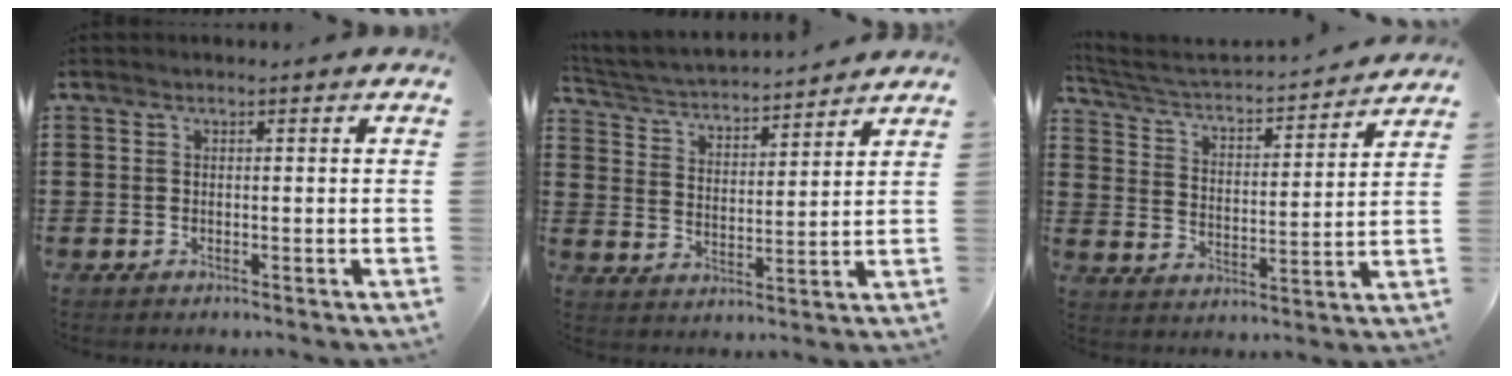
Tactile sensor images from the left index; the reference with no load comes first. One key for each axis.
{"total": 3.5, "fx": 3.5, "fy": 0.1, "fz": 0.5, "tx": -0.032, "ty": -0.027, "tz": 0.053}
{"total": 2.8, "fx": 2.5, "fy": 0.5, "fz": 1.0, "tx": -0.040, "ty": -0.028, "tz": 0.031}